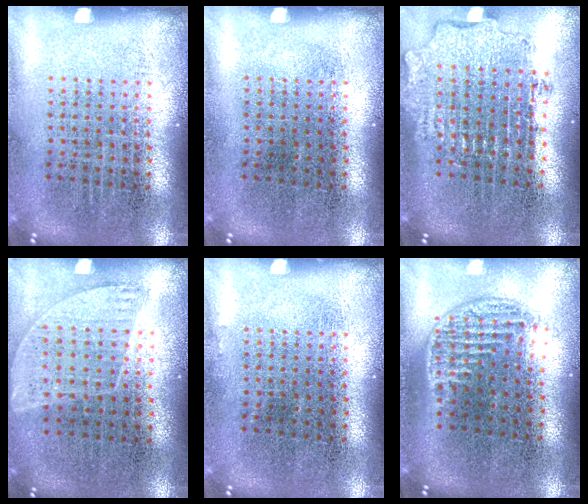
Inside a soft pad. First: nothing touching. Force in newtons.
{"total": 0.0}
{"total": 2.0, "press": 1.5, "slide": 1.3}
{"total": 0.9, "press": 0.7, "slide": 0.5}
{"total": 0.0}
{"total": 1.3, "press": 1.0, "slide": 0.7}